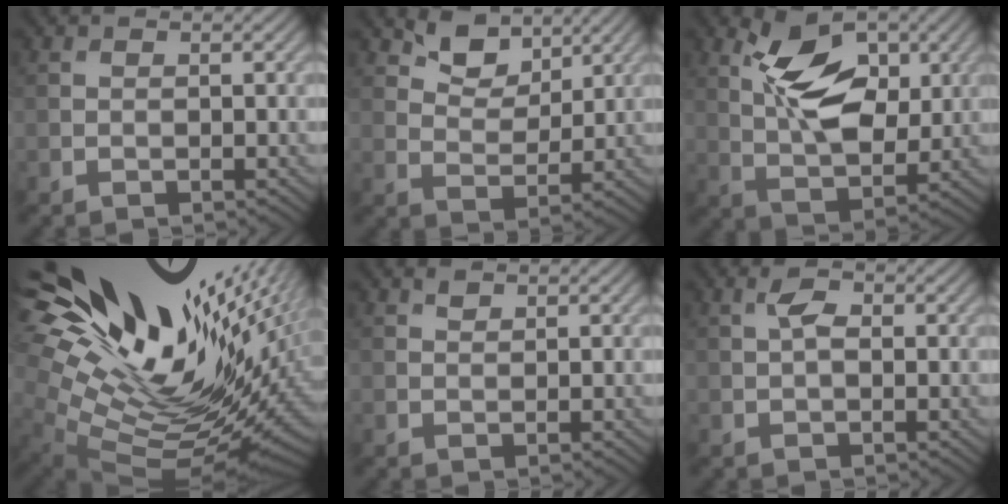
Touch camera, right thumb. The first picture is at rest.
{"total": 5.5, "force": [3.8, 2.9, 2.7], "torque": [-0.057, -0.009, 0.066]}
{"total": 9.7, "force": [3.2, 5.1, 7.6], "torque": [-0.145, -0.001, 0.051]}
{"total": 19.6, "force": [7.2, 9.6, 15.6], "torque": [-0.295, 0.026, 0.150]}
{"total": 0.8, "force": [0.6, 0.4, 0.3], "torque": [-0.008, -0.003, 0.013]}
{"total": 2.1, "force": [0.2, 1.0, 1.8], "torque": [-0.038, 0.003, -0.001]}